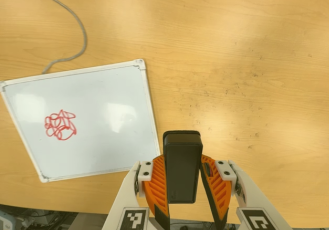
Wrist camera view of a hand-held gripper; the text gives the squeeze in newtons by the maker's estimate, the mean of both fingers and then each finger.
{"total": 5.9, "left": 5.0, "right": 6.8}